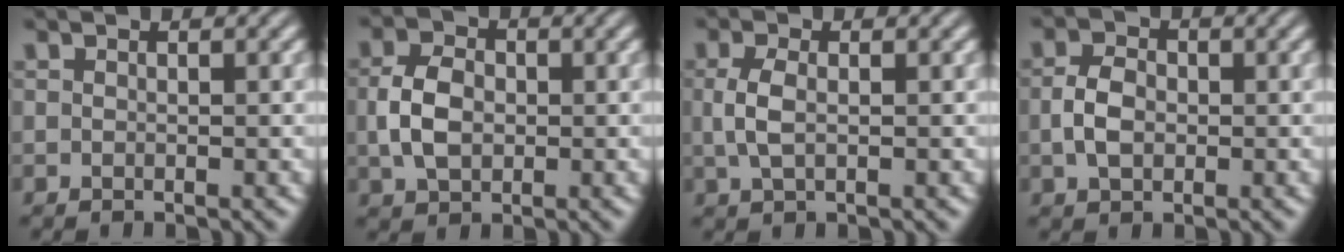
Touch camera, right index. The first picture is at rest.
{"total": 3.1, "force": [-0.1, 1.8, 2.5], "torque": [-0.044, -0.005, 0.009]}
{"total": 1.8, "force": [0.1, 0.1, 1.8], "torque": [-0.042, -0.006, 0.012]}
{"total": 2.0, "force": [-0.3, 1.0, 1.8], "torque": [-0.032, -0.005, 0.003]}